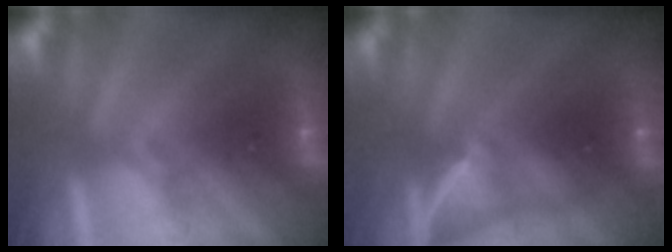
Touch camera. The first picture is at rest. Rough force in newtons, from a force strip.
{"total": 9.1}